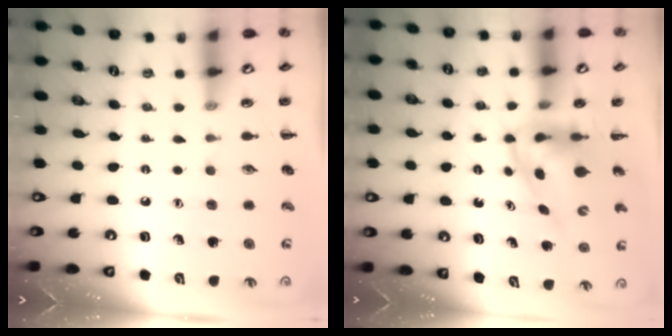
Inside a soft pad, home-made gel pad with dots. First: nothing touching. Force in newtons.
{"total": 3.9, "press": 3.8, "slide": 0.6}